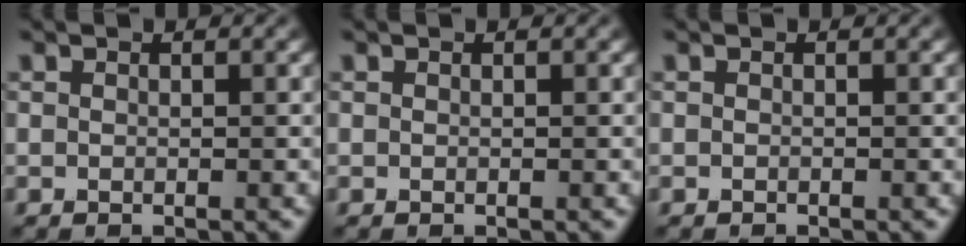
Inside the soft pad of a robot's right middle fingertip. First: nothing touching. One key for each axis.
{"total": 0.0}
{"total": 0.0}